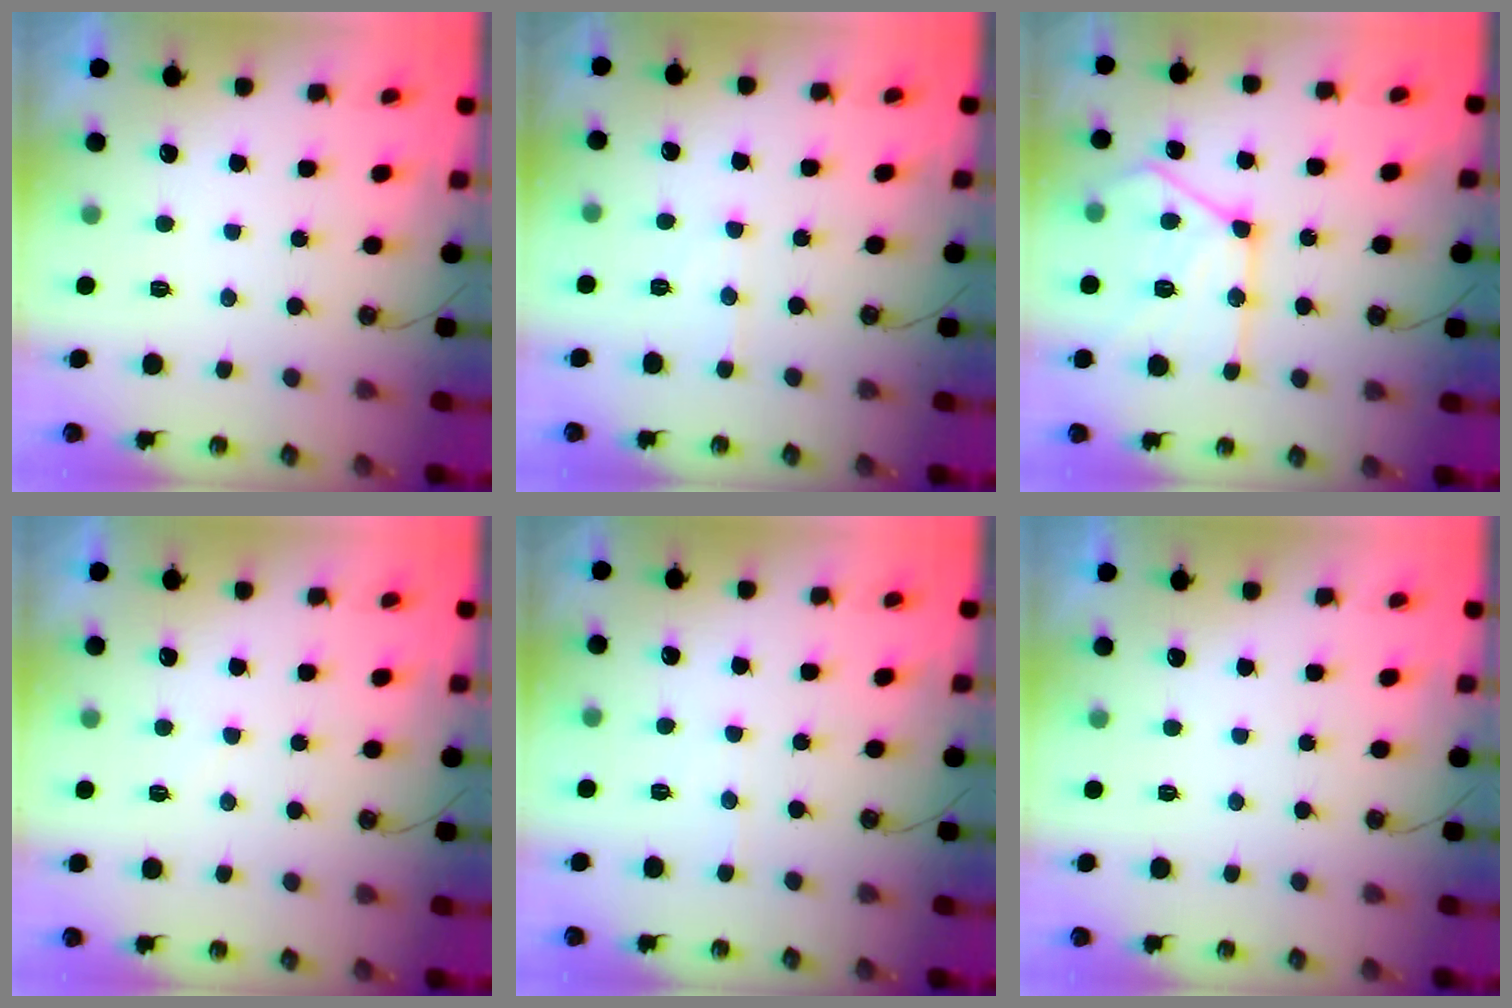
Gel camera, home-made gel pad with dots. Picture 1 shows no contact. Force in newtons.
{"total": 5.4, "press": 5.4, "slide": 0.6}
{"total": 19.4, "press": 19.2, "slide": 2.2}
{"total": 3.8, "press": 3.8, "slide": 0.4}
{"total": 4.0, "press": 3.9, "slide": 0.6}
{"total": 0.0}